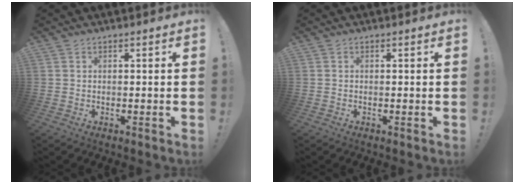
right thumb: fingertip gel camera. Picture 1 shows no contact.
{"total": 0.0}